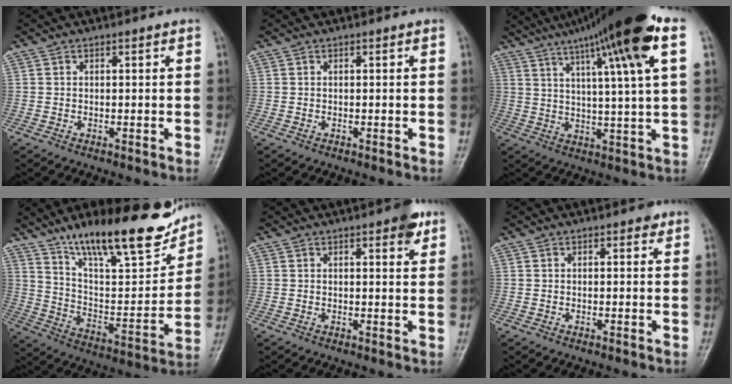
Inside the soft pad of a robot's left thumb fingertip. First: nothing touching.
{"total": 0.0}
{"total": 20.6, "force": [10.8, 1.3, 17.5], "torque": [-0.270, 0.000, 0.161]}
{"total": 23.5, "force": [16.7, 6.7, 15.2], "torque": [-0.200, -0.074, 0.277]}
{"total": 4.0, "force": [2.2, 1.4, 3.0], "torque": [-0.029, -0.008, 0.023]}
{"total": 1.0, "force": [0.6, 0.7, 0.6], "torque": [0.001, -0.001, 0.002]}